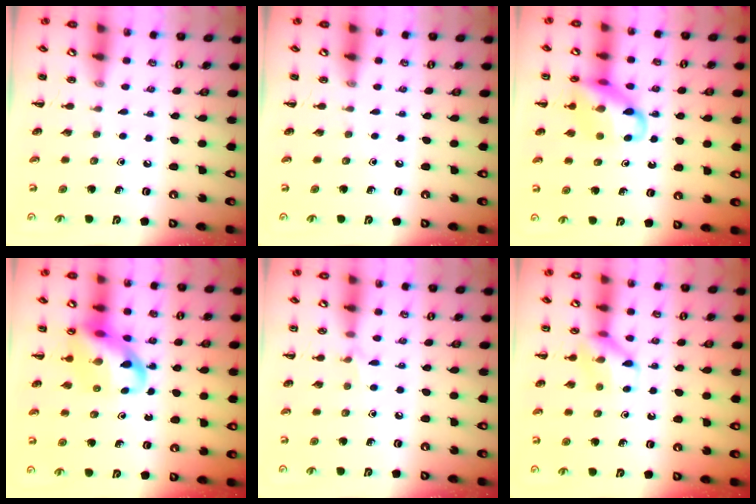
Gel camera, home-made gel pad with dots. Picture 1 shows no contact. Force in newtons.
{"total": 0.0}
{"total": 14.3, "press": 14.1, "slide": 2.3}
{"total": 13.6, "press": 13.0, "slide": 3.8}
{"total": 4.4, "press": 4.1, "slide": 1.6}
{"total": 9.5, "press": 9.5, "slide": 0.2}